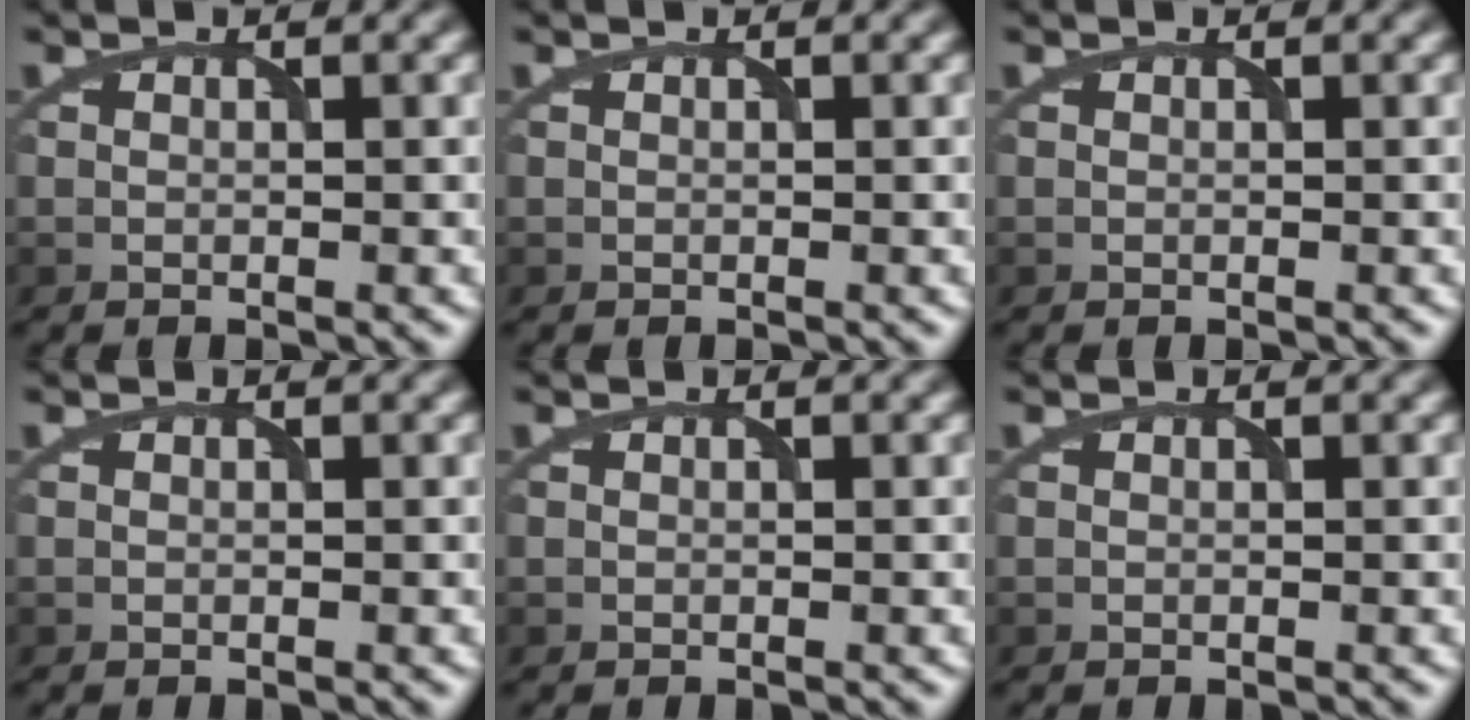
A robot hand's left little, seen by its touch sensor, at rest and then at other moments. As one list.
[{"total": 0.0}, {"total": 0.0}, {"total": 0.0}, {"total": 0.0}, {"total": 0.0}]